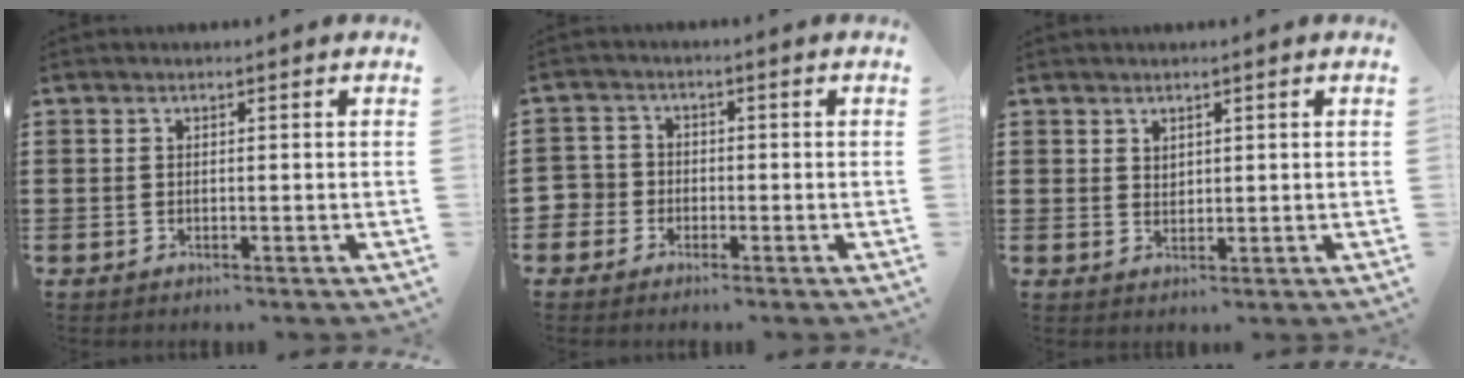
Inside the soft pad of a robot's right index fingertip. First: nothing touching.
{"total": 3.1, "force": [-1.6, 2.6, 0.3], "torque": [-0.035, -0.002, -0.042]}
{"total": 1.6, "force": [1.4, 0.8, 0.2], "torque": [-0.005, 0.002, 0.028]}